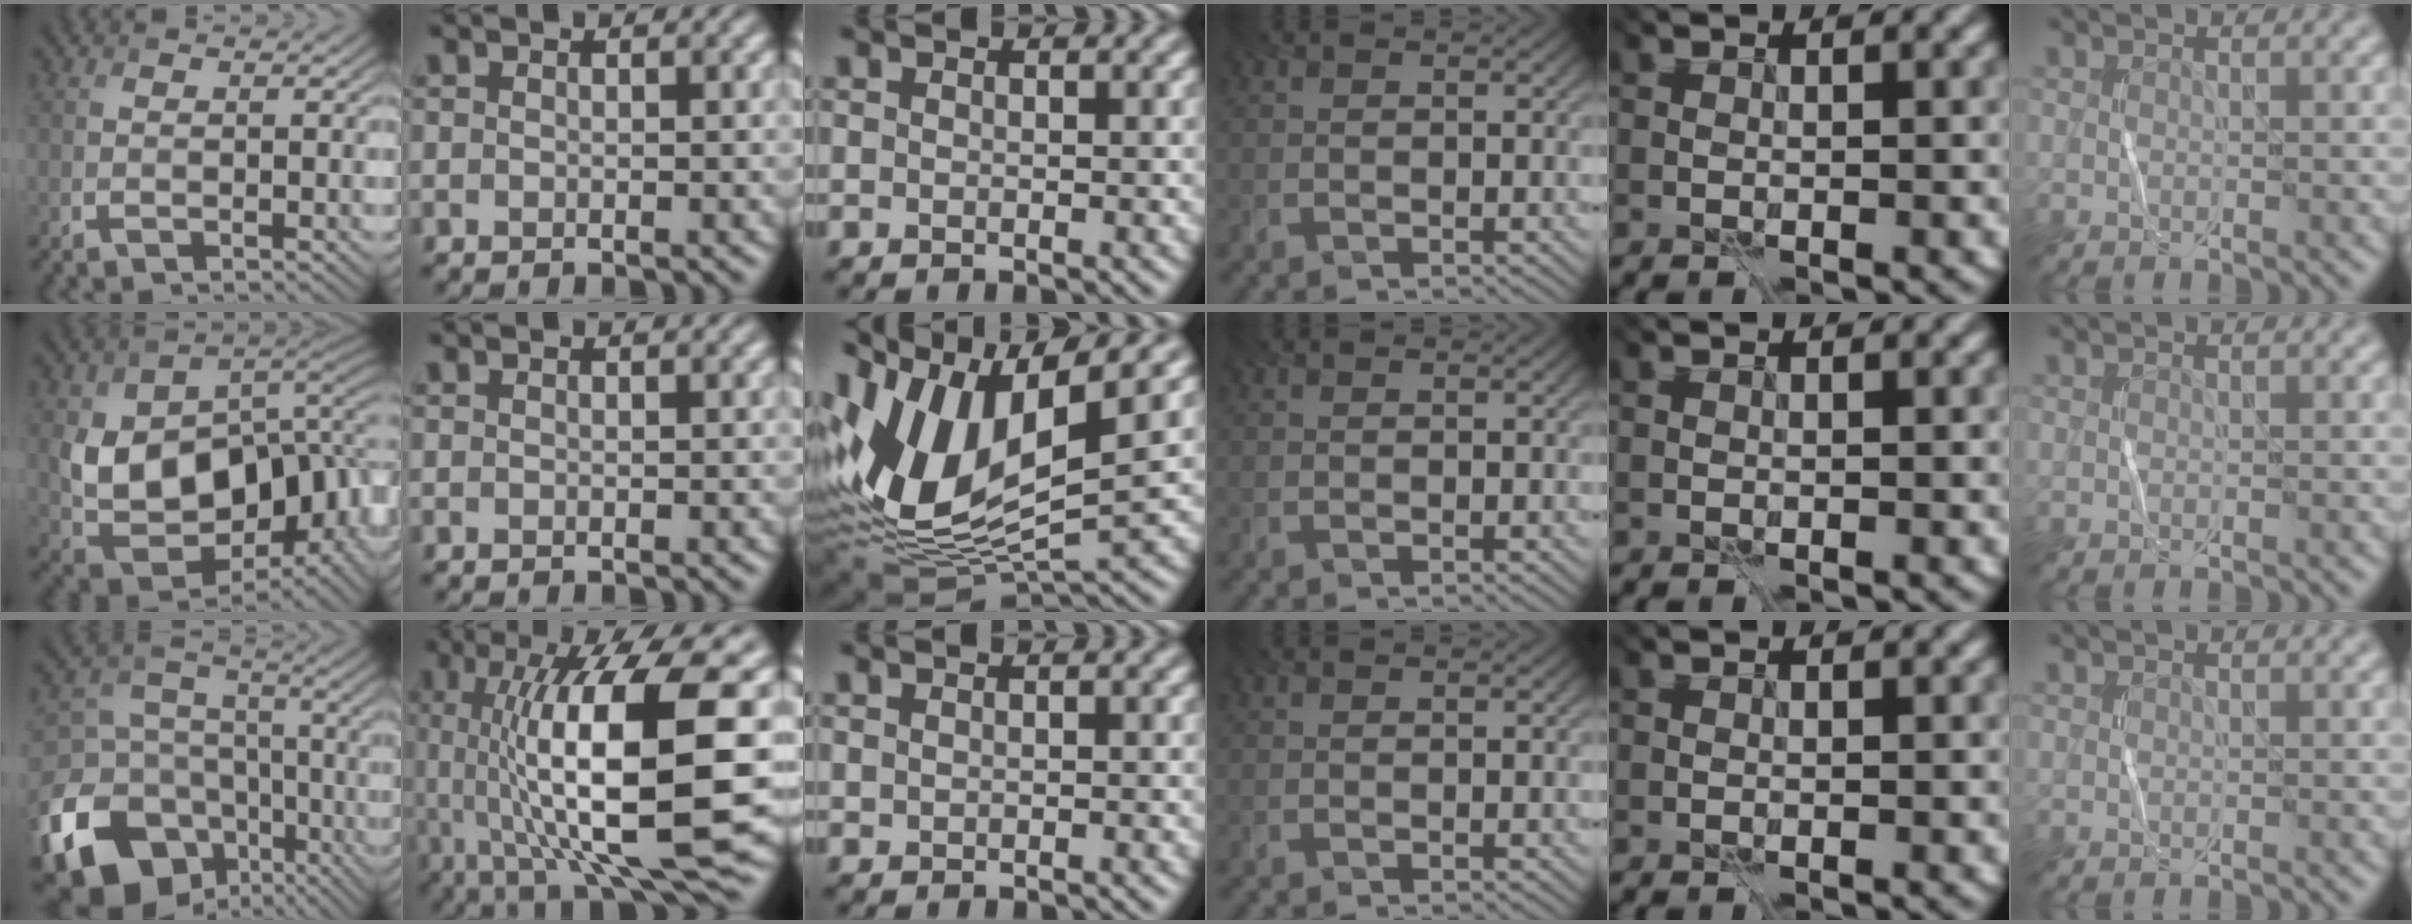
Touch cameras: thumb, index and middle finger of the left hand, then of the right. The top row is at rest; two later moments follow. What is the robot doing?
{"motion": "wrap", "object": "cellophane"}